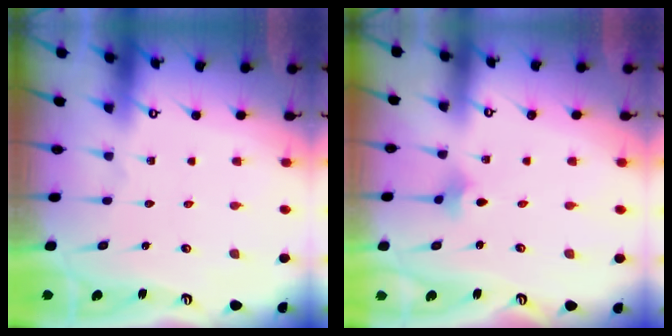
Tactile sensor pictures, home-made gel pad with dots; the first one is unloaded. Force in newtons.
{"total": 2.8, "press": 2.7, "slide": 0.6}